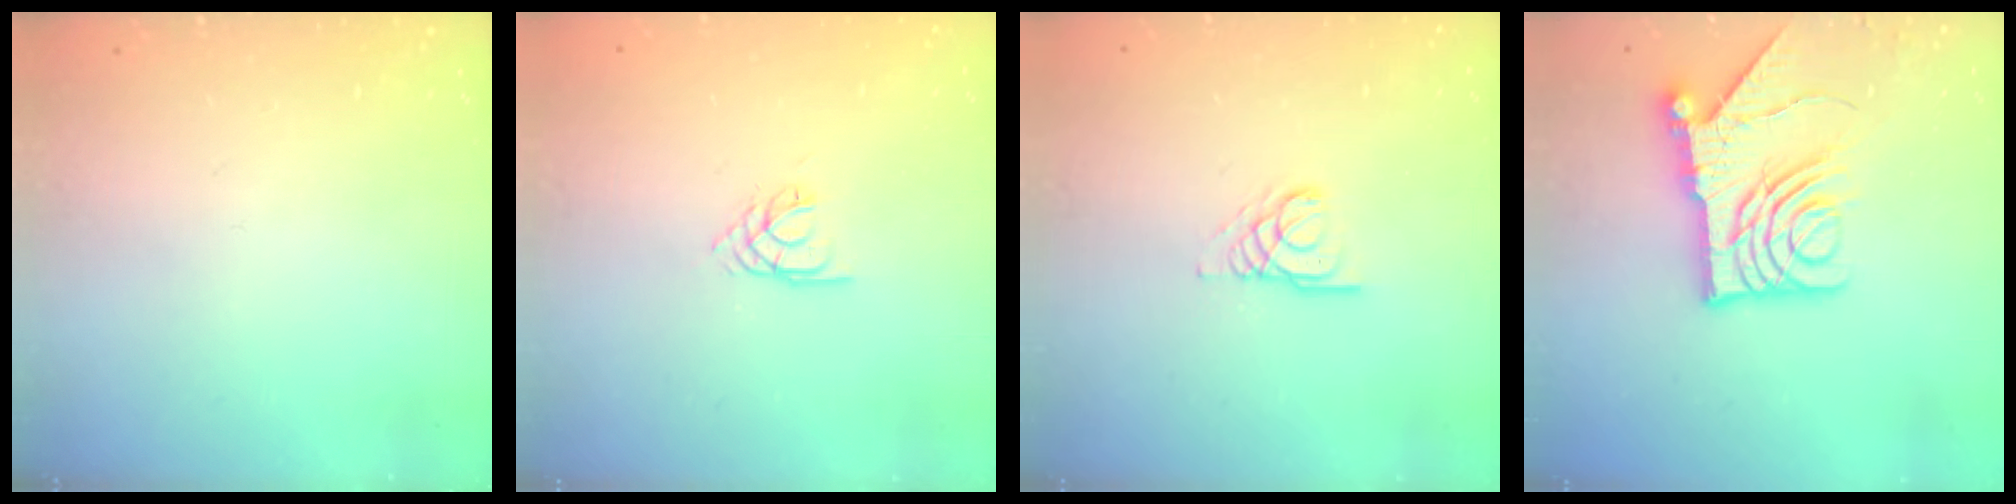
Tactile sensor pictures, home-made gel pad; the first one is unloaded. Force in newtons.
{"total": 1.7, "press": 1.7, "slide": 0.4}
{"total": 3.4, "press": 3.4, "slide": 0.3}
{"total": 14.8, "press": 14.7, "slide": 1.3}